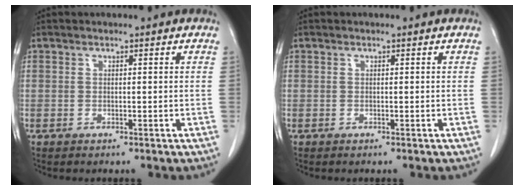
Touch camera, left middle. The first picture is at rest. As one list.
[{"total": 0.0}]